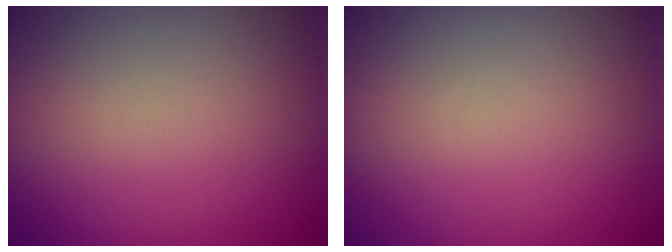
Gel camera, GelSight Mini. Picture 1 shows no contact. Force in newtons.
{"total": 0.0}